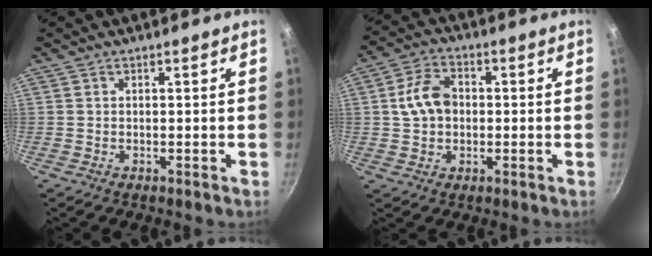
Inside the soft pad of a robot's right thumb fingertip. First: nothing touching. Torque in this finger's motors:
{"motor_torque": [-0.68, 0.40, 0.01, -0.07, 0.07]}